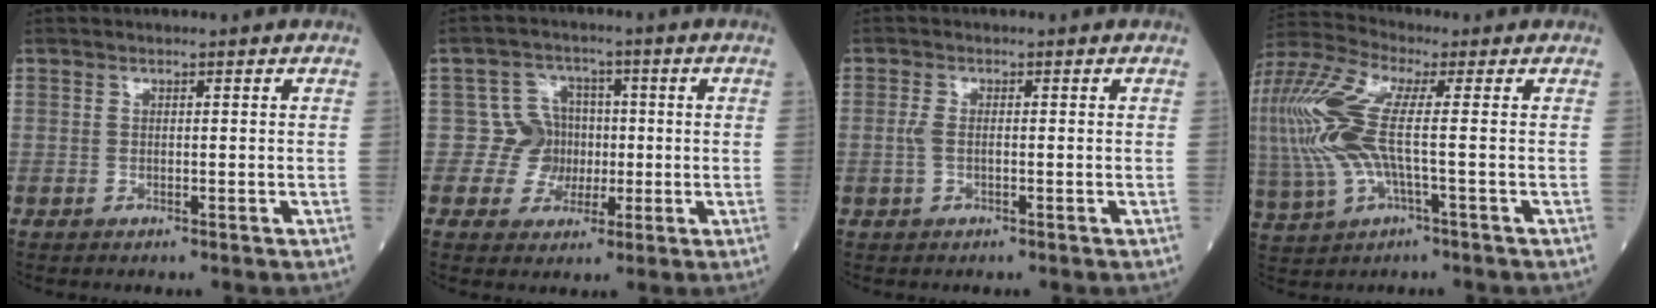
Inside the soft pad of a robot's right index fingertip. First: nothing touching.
{"total": 5.9, "force": [-0.2, 5.9, 0.2], "torque": [0.009, 0.020, -0.004]}
{"total": 1.9, "force": [-0.2, 0.9, 1.7], "torque": [-0.047, 0.003, -0.003]}
{"total": 14.6, "force": [0.5, 4.0, 14.0], "torque": [-0.344, 0.018, 0.006]}